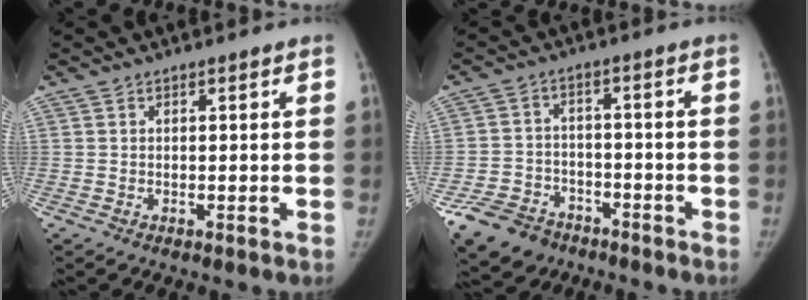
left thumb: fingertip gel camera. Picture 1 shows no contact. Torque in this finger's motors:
{"motor_torque": [-1.25, 1.29, 0.10, -0.04, 0.15]}